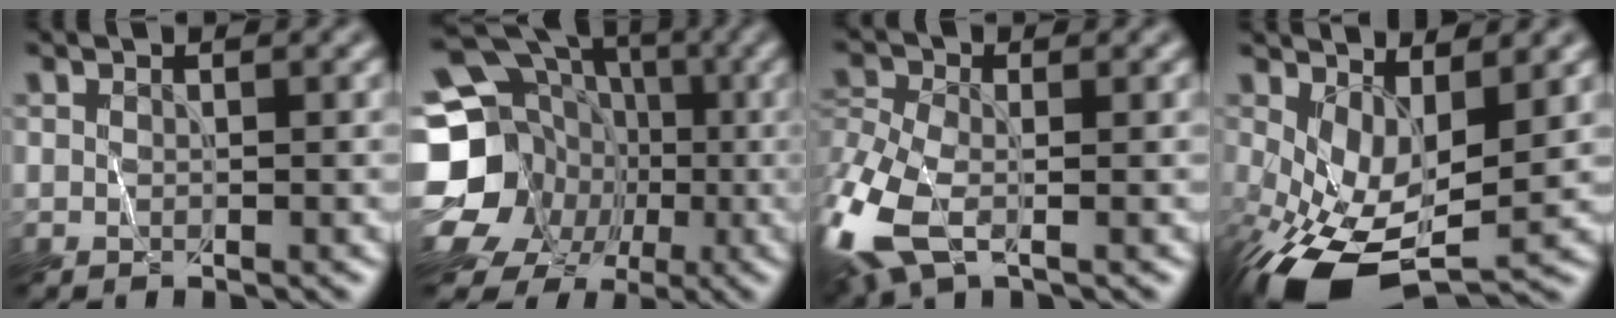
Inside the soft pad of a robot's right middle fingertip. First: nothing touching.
{"total": 20.8, "force": [-4.0, 18.7, 8.1], "torque": [-0.178, -0.012, -0.104]}
{"total": 8.7, "force": [-2.9, 4.7, 6.7], "torque": [-0.179, -0.011, -0.066]}
{"total": 9.0, "force": [-1.9, 4.6, 7.5], "torque": [-0.161, -0.018, -0.023]}